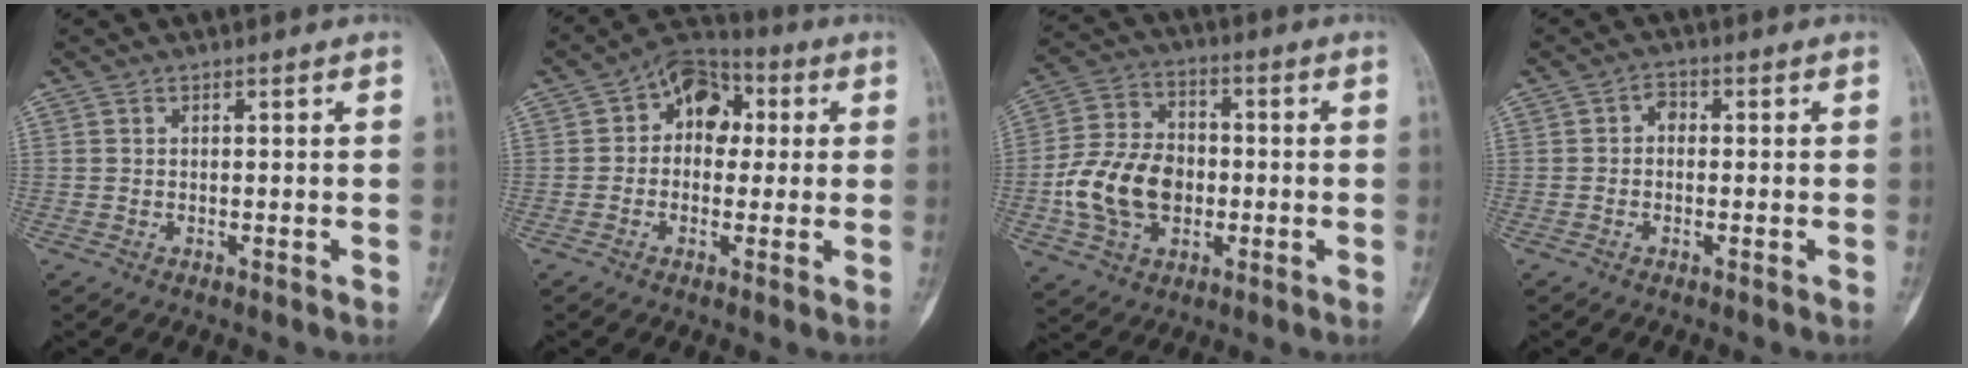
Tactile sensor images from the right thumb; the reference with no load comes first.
{"total": 10.1, "force": [1.8, 7.3, 6.8], "torque": [-0.063, 0.022, 0.014]}
{"total": 14.7, "force": [-2.4, 10.6, 10.0], "torque": [-0.172, 0.024, -0.043]}
{"total": 2.2, "force": [-0.1, 1.6, 1.5], "torque": [-0.015, 0.009, -0.011]}